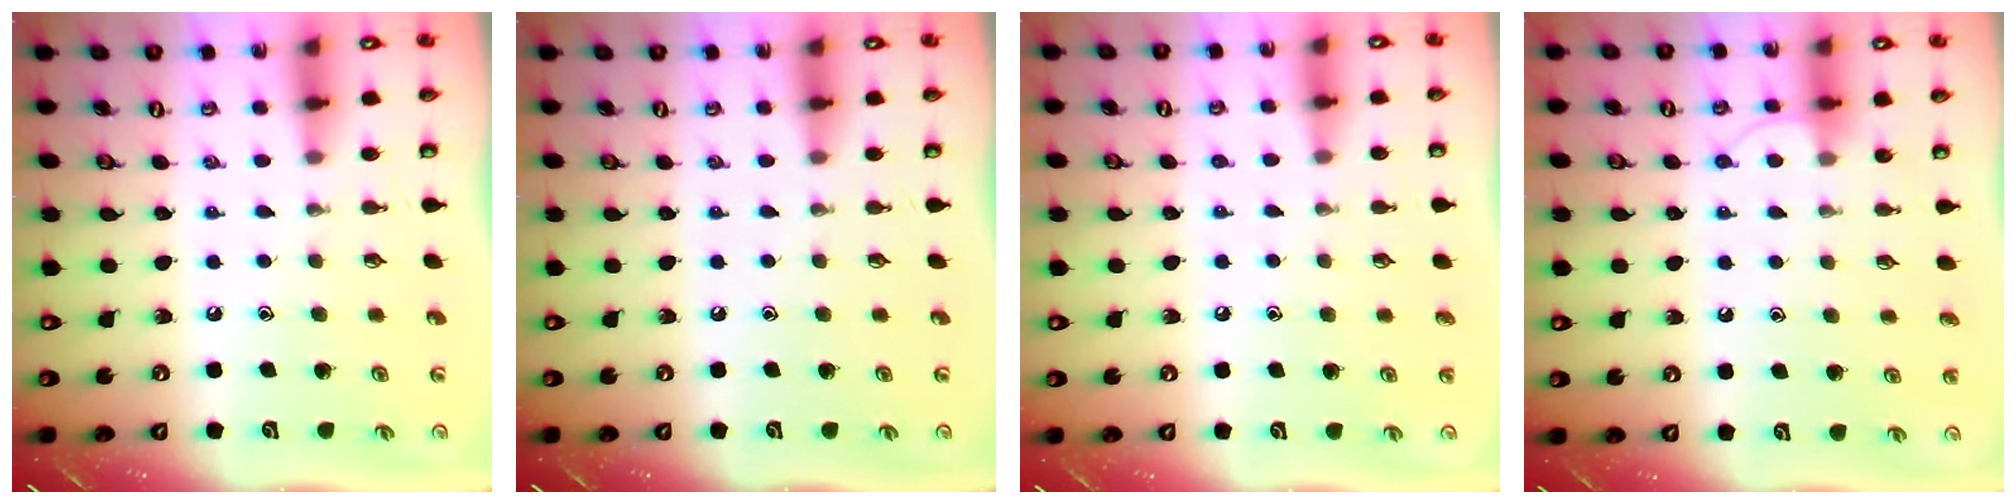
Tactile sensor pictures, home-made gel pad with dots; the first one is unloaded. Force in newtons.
{"total": 0.0}
{"total": 2.3, "press": 2.3, "slide": 0.2}
{"total": 6.0, "press": 6.0, "slide": 0.5}